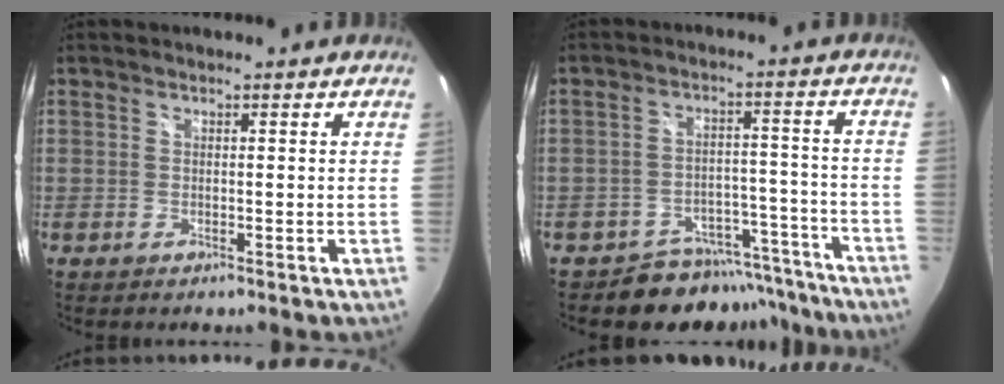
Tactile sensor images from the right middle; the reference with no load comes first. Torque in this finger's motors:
{"motor_torque": [-0.39, -0.35, 0.02, -0.01]}